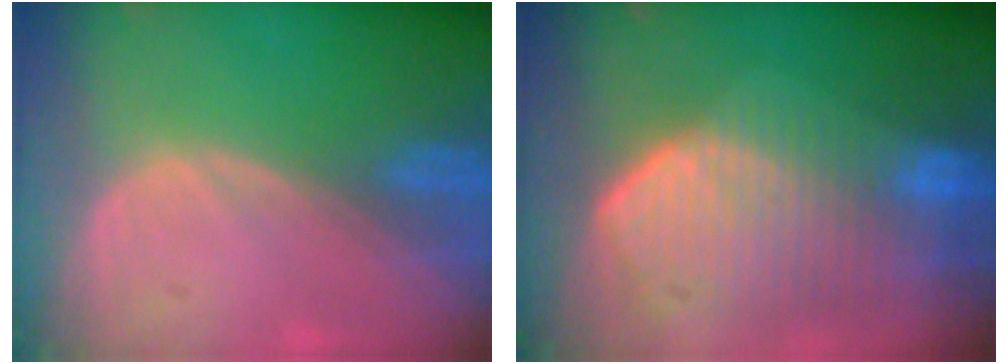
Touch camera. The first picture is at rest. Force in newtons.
{"total": 10.8, "press": 9.5, "slide": 5.2}